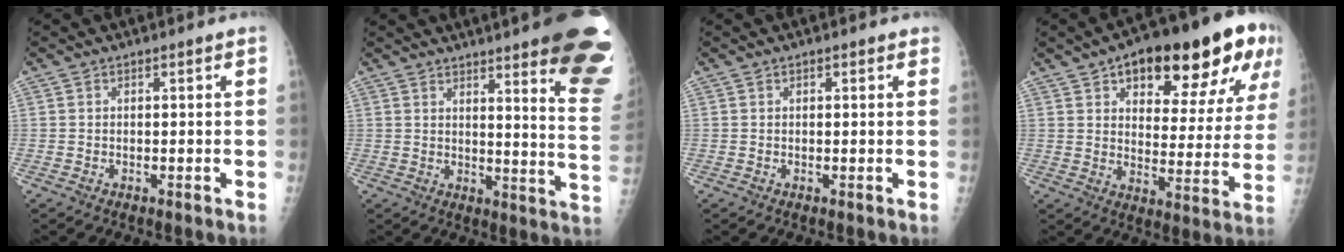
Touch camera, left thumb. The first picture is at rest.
{"total": 23.7, "force": [17.2, 2.6, 16.2], "torque": [-0.166, -0.133, 0.215]}
{"total": 1.0, "force": [0.6, 0.5, 0.6], "torque": [-0.005, -0.001, 0.004]}
{"total": 24.0, "force": [12.6, 9.6, 17.9], "torque": [-0.200, -0.012, 0.179]}